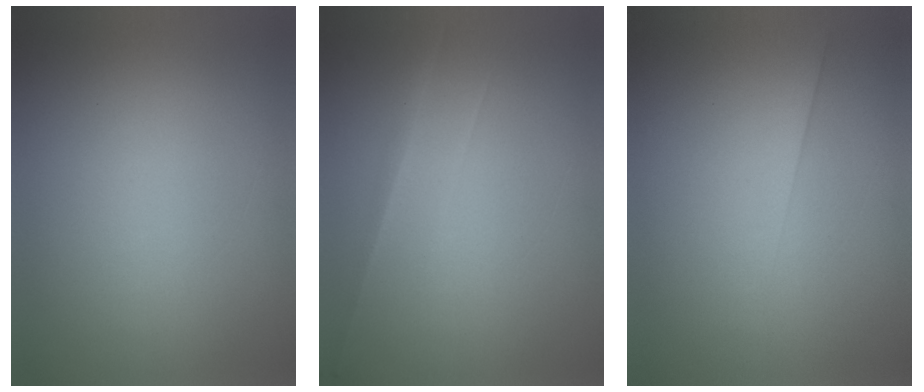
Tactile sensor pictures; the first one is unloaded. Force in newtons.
{"total": 2.8}
{"total": 1.5}